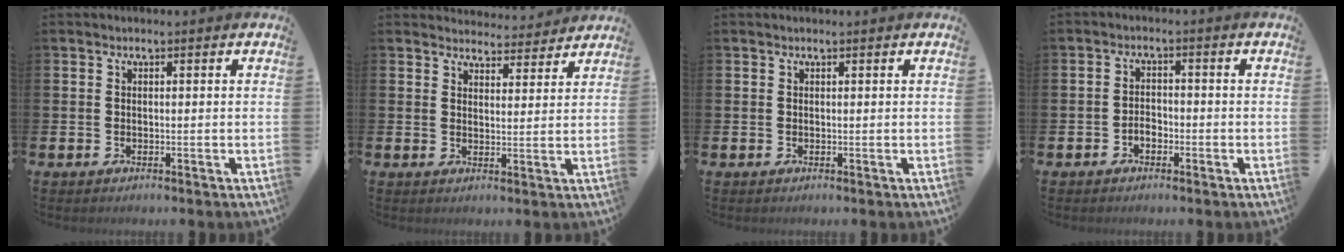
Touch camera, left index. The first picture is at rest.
{"total": 3.9, "force": [3.9, 0.8, -0.1], "torque": [0.007, -0.030, 0.066]}
{"total": 0.0}
{"total": 2.0, "force": [-1.0, 1.3, 1.0], "torque": [-0.015, 0.003, -0.024]}